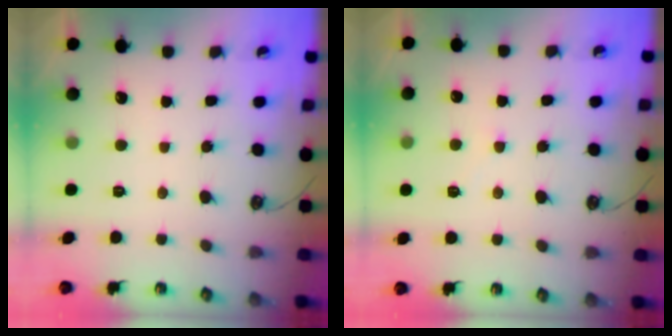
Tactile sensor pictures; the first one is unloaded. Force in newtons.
{"total": 5.5, "press": 5.5, "slide": 0.3}